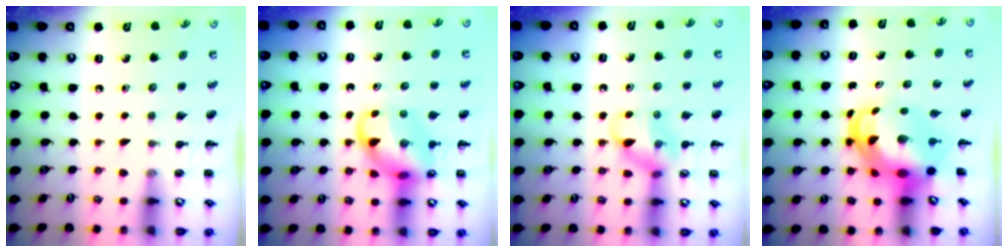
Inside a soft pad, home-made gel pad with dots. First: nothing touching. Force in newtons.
{"total": 12.6, "press": 12.5, "slide": 1.9}
{"total": 12.0, "press": 11.9, "slide": 1.7}
{"total": 6.4, "press": 6.2, "slide": 1.6}